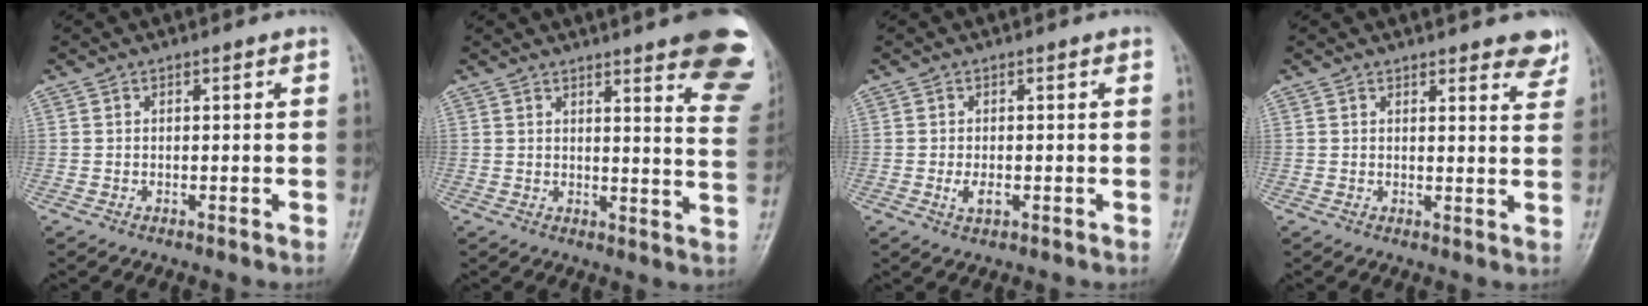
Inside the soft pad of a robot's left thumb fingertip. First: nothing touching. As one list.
[{"total": 17.7, "force": [11.5, 3.4, 13.1], "torque": [-0.136, -0.053, 0.122]}, {"total": 2.4, "force": [-0.5, 1.3, 2.0], "torque": [-0.038, -0.003, -0.008]}, {"total": 6.0, "force": [4.8, 1.8, 3.0], "torque": [-0.007, -0.025, 0.050]}]